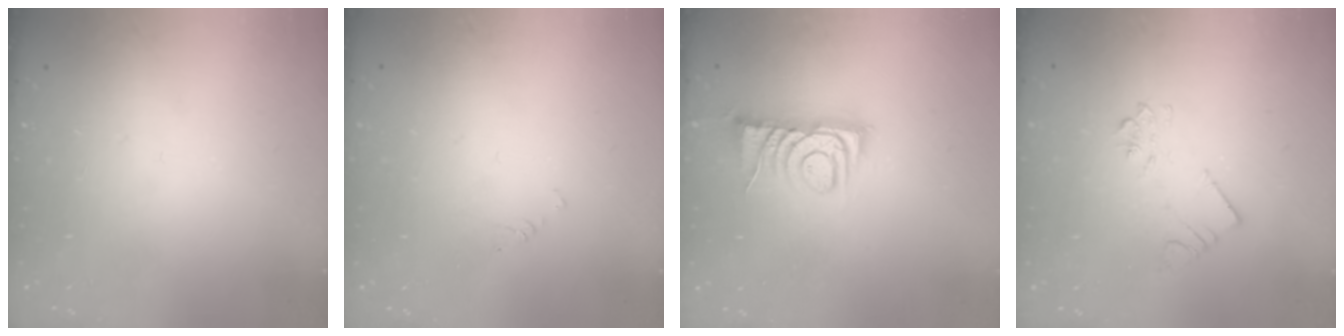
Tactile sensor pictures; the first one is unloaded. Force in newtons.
{"total": 2.0, "press": 2.0, "slide": 0.3}
{"total": 7.4, "press": 7.4, "slide": 0.4}
{"total": 4.3, "press": 4.3, "slide": 0.3}